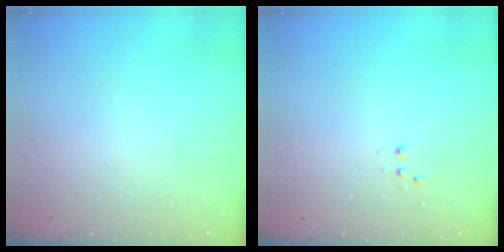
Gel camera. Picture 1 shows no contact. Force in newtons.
{"total": 2.8, "press": 2.7, "slide": 0.7}